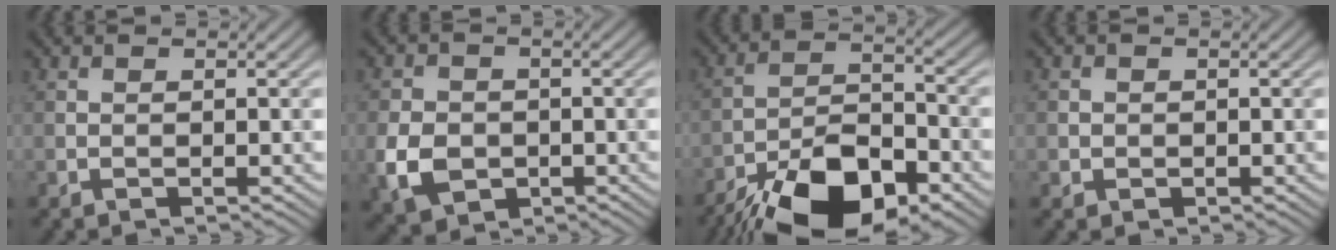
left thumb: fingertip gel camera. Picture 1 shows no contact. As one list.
[{"total": 6.1, "force": [-1.8, 4.8, 3.4], "torque": [-0.086, -0.013, -0.041]}, {"total": 15.1, "force": [-10.2, 6.1, 9.3], "torque": [-0.170, -0.018, -0.180]}, {"total": 1.4, "force": [-0.1, 1.4, 0.2], "torque": [0.002, -0.005, -0.003]}]